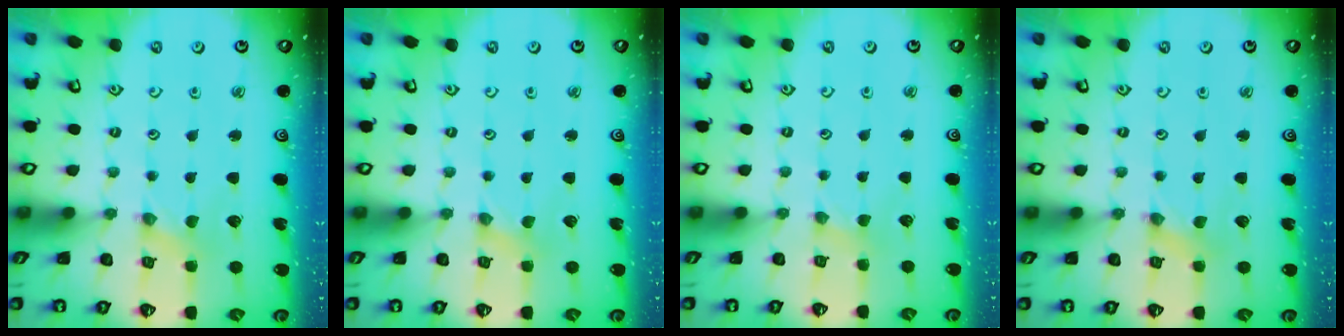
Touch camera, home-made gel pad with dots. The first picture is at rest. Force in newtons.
{"total": 0.0}
{"total": 1.4, "press": 1.4, "slide": 0.3}
{"total": 0.0}